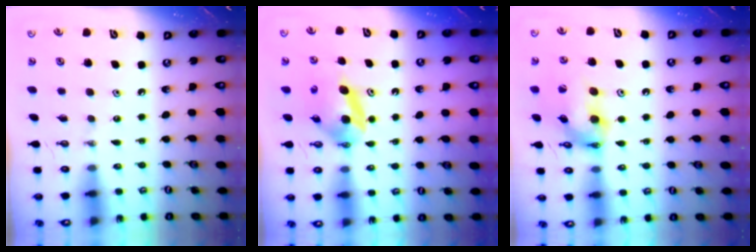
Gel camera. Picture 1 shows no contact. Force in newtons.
{"total": 5.9, "press": 5.8, "slide": 1.0}
{"total": 14.5, "press": 13.0, "slide": 6.3}